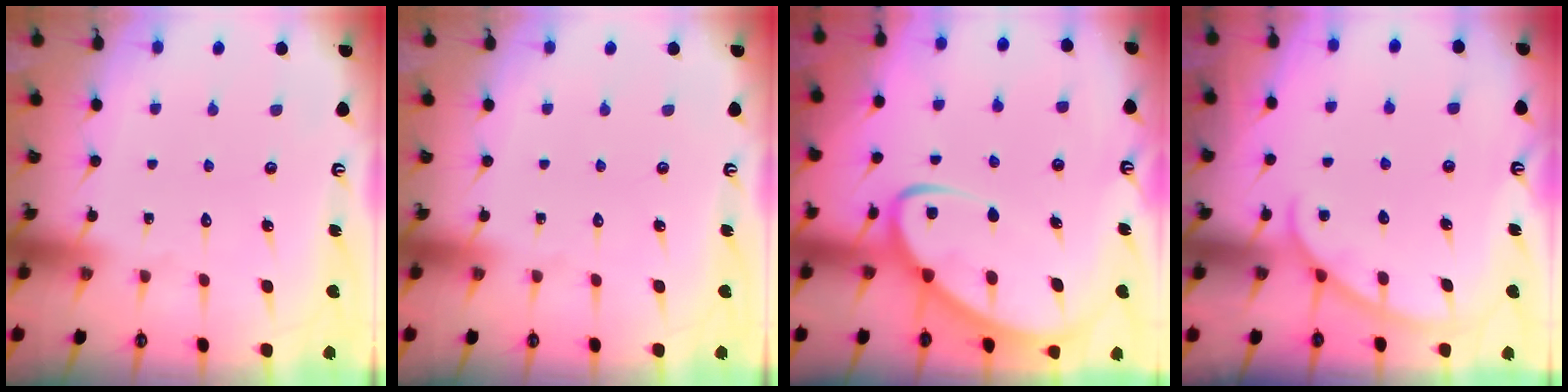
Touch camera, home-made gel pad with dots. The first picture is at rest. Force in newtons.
{"total": 0.0}
{"total": 6.5, "press": 6.4, "slide": 0.7}
{"total": 2.8, "press": 2.8, "slide": 0.3}